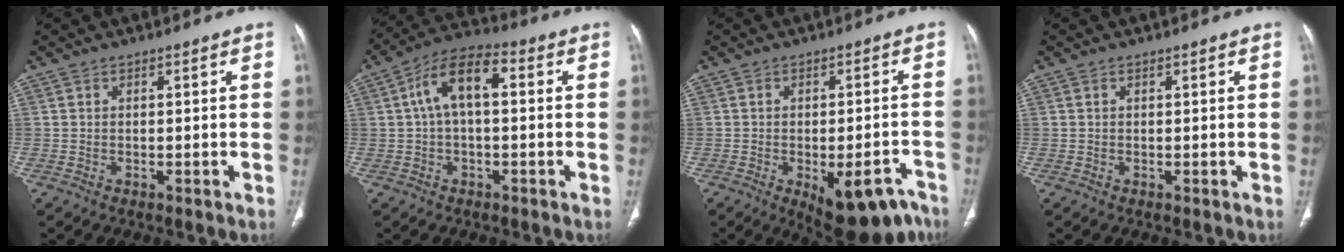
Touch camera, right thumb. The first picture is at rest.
{"total": 10.1, "force": [1.5, 4.9, 8.6], "torque": [-0.155, 0.034, 0.015]}
{"total": 13.4, "force": [-7.8, 5.7, 9.3], "torque": [-0.072, 0.038, -0.095]}
{"total": 0.0}